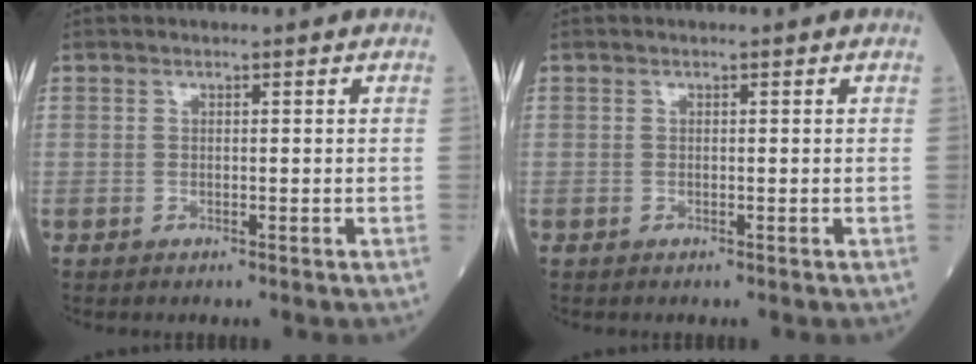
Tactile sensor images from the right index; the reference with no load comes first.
{"total": 0.0}